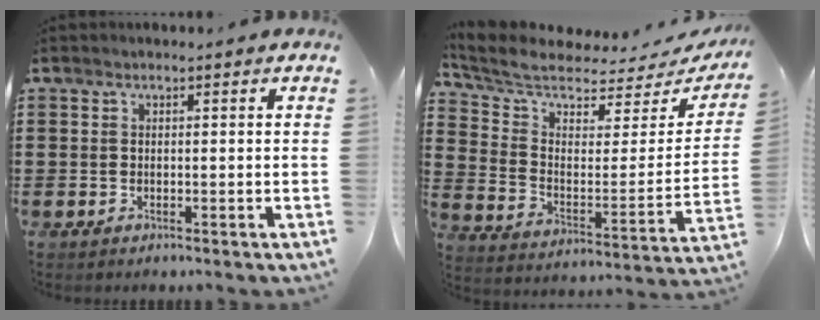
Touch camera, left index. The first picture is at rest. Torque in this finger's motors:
{"motor_torque": [2.14, 0.00, 0.36, 0.09]}